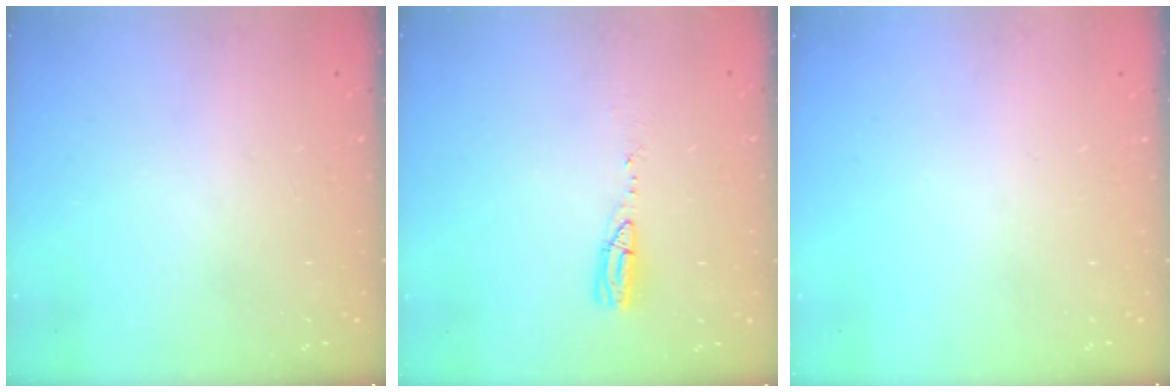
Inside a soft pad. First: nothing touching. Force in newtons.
{"total": 6.2, "press": 5.8, "slide": 2.2}
{"total": 0.0}